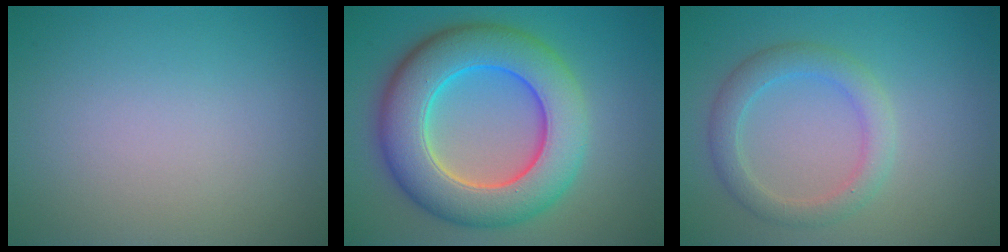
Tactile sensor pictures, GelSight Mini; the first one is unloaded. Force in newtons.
{"total": 10.4, "press": 10.3, "slide": 0.7}
{"total": 3.1, "press": 3.0, "slide": 0.4}